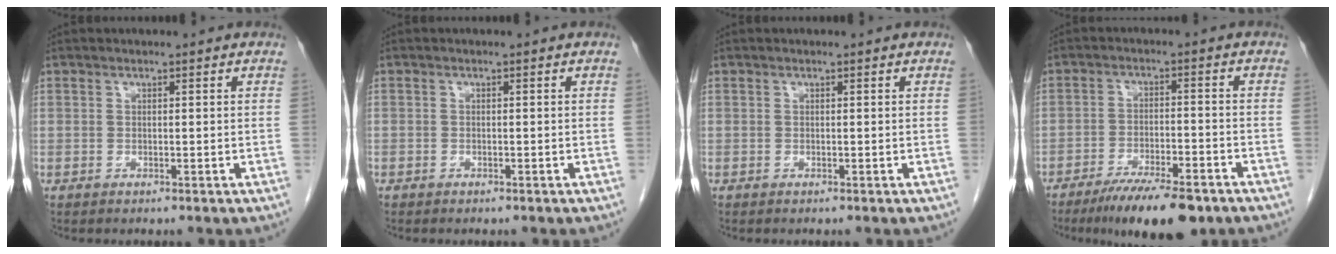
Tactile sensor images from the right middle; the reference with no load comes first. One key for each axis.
{"total": 0.5, "fx": -0.4, "fy": 0.3, "fz": 0.0, "tx": -0.004, "ty": 0.004, "tz": -0.008}
{"total": 0.0}
{"total": 11.4, "fx": -8.4, "fy": 2.6, "fz": 7.3, "tx": -0.108, "ty": -0.018, "tz": -0.134}